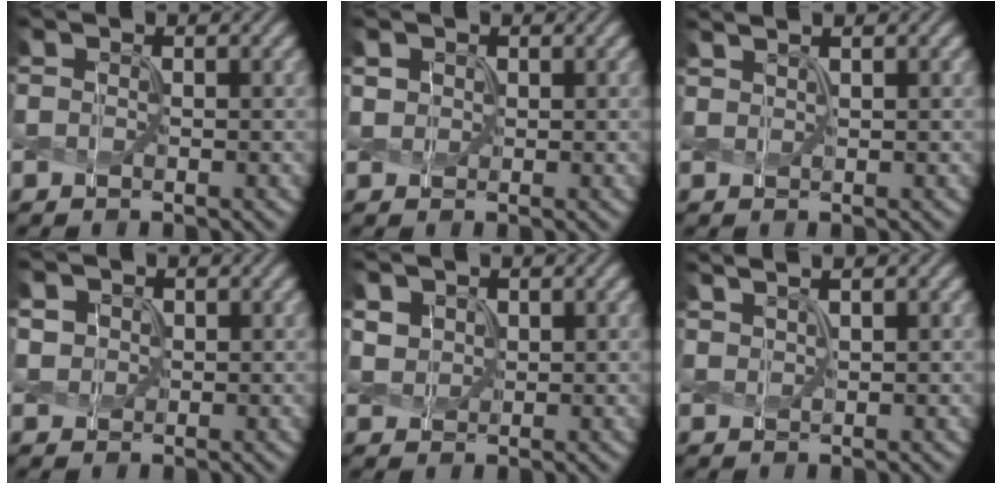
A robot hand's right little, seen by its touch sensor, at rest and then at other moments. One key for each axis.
{"total": 1.1, "fx": 0.5, "fy": 0.9, "fz": 0.2, "tx": -0.009, "ty": -0.001, "tz": 0.015}
{"total": 1.9, "fx": 1.5, "fy": 0.5, "fz": 1.0, "tx": -0.012, "ty": 0.004, "tz": 0.011}
{"total": 1.5, "fx": 0.6, "fy": 1.3, "fz": 0.4, "tx": -0.015, "ty": -0.003, "tz": 0.015}
{"total": 2.1, "fx": 1.3, "fy": 1.5, "fz": 0.8, "tx": -0.031, "ty": -0.006, "tz": 0.032}
{"total": 3.1, "fx": 2.3, "fy": 0.9, "fz": 1.7, "tx": -0.020, "ty": 0.018, "tz": 0.020}